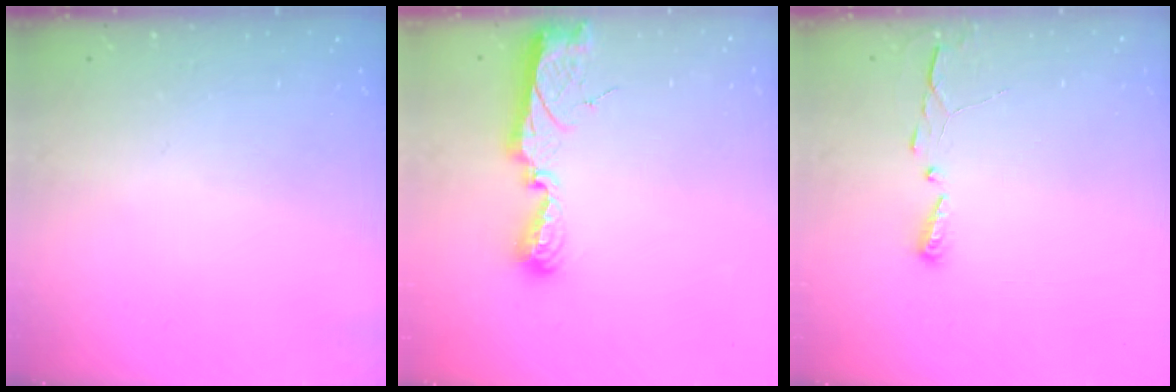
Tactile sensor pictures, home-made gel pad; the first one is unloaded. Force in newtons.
{"total": 9.8, "press": 9.7, "slide": 0.9}
{"total": 2.9, "press": 2.9, "slide": 0.4}